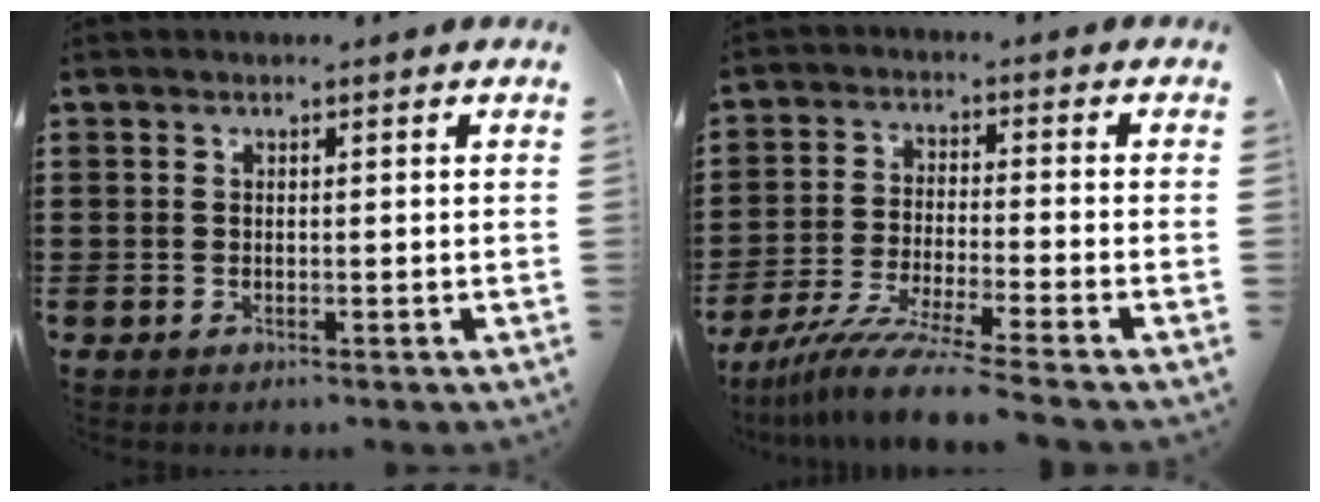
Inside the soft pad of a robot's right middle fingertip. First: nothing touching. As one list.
[{"total": 7.9, "force": [-6.8, -0.4, 4.1], "torque": [-0.087, -0.015, -0.130]}]